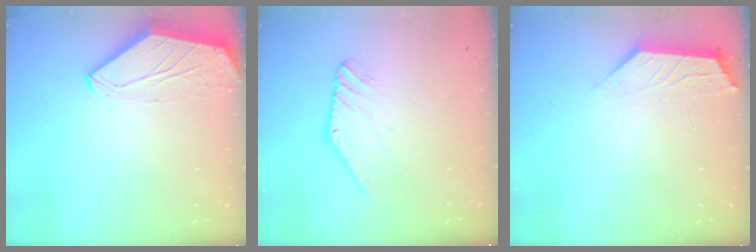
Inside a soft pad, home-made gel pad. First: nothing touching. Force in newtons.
{"total": 0.9, "press": 0.9, "slide": 0.1}
{"total": 2.0, "press": 2.0, "slide": 0.4}